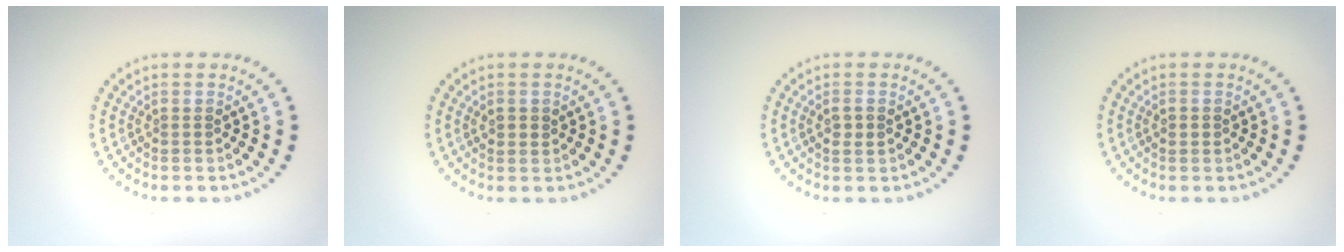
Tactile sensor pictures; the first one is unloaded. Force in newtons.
{"total": 1.0, "press": 1.0, "slide": 0.3}
{"total": 1.1, "press": 1.1, "slide": 0.2}
{"total": 0.8, "press": 0.8, "slide": 0.1}